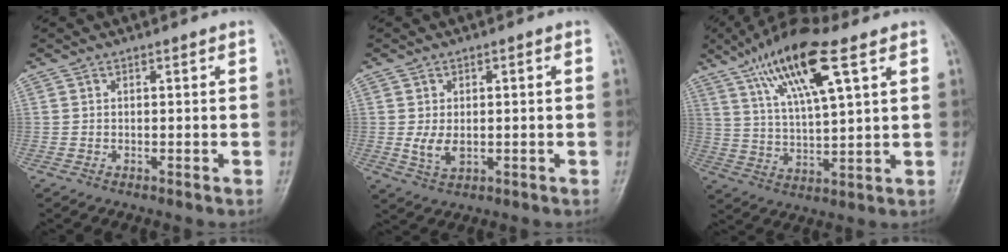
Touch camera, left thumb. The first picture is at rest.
{"total": 4.0, "force": [-0.4, 2.6, 3.1], "torque": [-0.058, -0.003, -0.002]}
{"total": 15.1, "force": [7.8, 4.0, 12.3], "torque": [-0.221, -0.014, 0.144]}